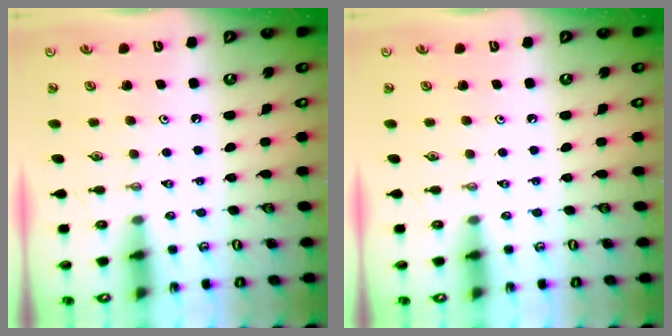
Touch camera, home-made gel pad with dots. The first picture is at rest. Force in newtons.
{"total": 0.0}